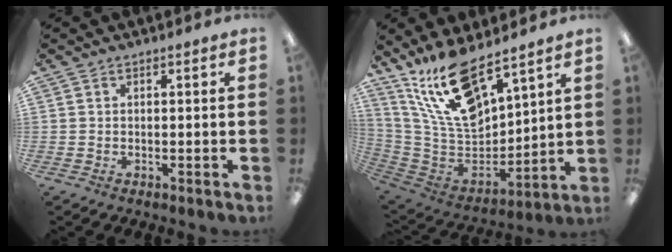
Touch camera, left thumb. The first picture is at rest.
{"total": 18.6, "force": [13.2, 7.5, 10.7], "torque": [-0.217, -0.084, 0.236]}